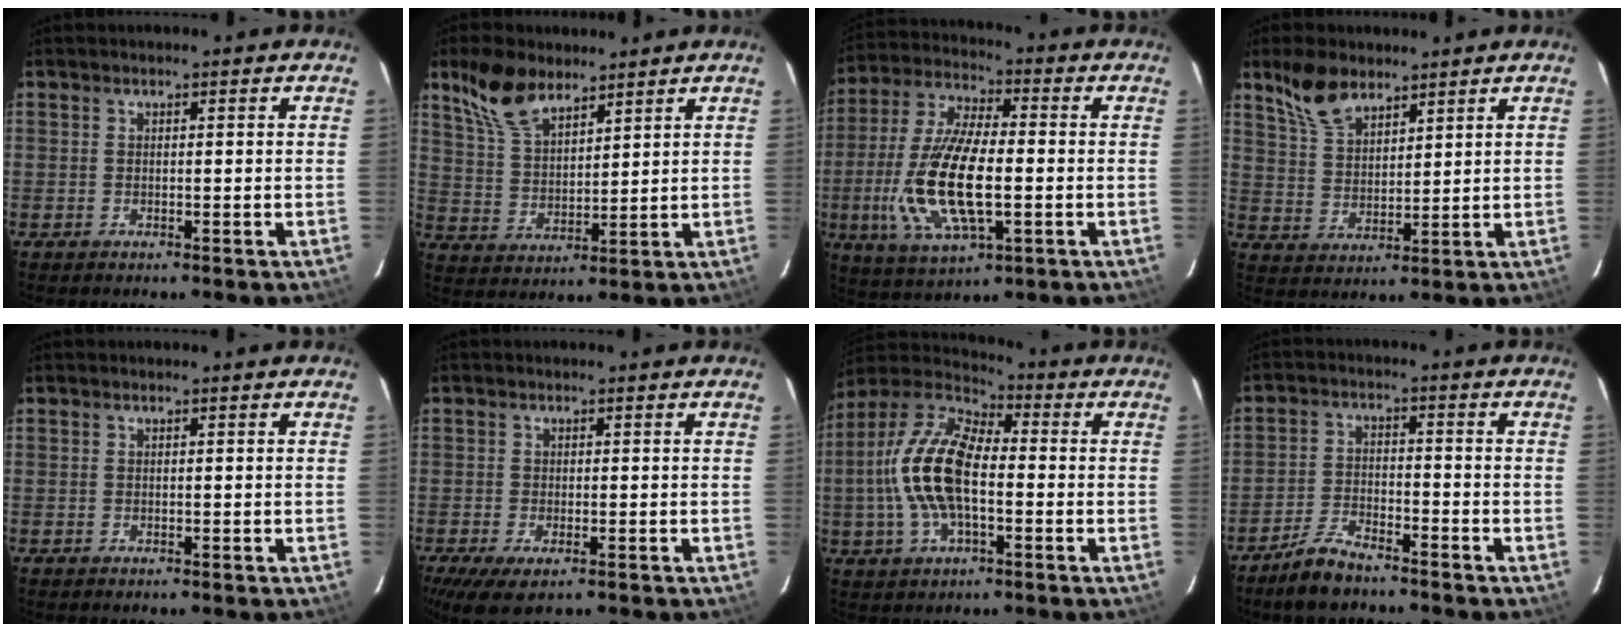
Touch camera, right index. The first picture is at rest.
{"total": 10.4, "force": [7.4, 4.8, 5.5], "torque": [-0.112, 0.021, 0.151]}
{"total": 17.3, "force": [-3.3, 6.3, 15.8], "torque": [-0.329, -0.011, -0.059]}
{"total": 8.5, "force": [6.3, 4.0, 4.2], "torque": [-0.081, 0.017, 0.127]}
{"total": 0.0}
{"total": 6.3, "force": [-3.5, 2.6, 4.6], "torque": [-0.097, -0.028, -0.056]}
{"total": 16.0, "force": [-1.8, 7.6, 13.9], "torque": [-0.289, 0.010, -0.044]}
{"total": 6.6, "force": [-5.6, 1.8, 3.0], "torque": [-0.081, 0.001, -0.106]}